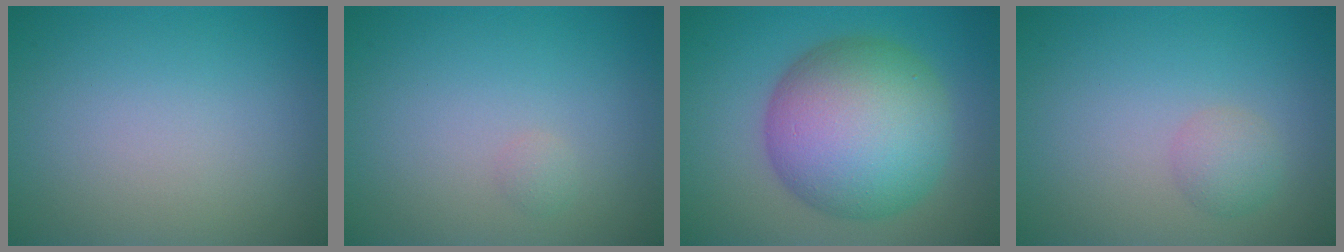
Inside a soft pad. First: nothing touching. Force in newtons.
{"total": 0.6, "press": 0.6, "slide": 0.0}
{"total": 12.2, "press": 12.2, "slide": 0.3}
{"total": 1.7, "press": 1.7, "slide": 0.1}